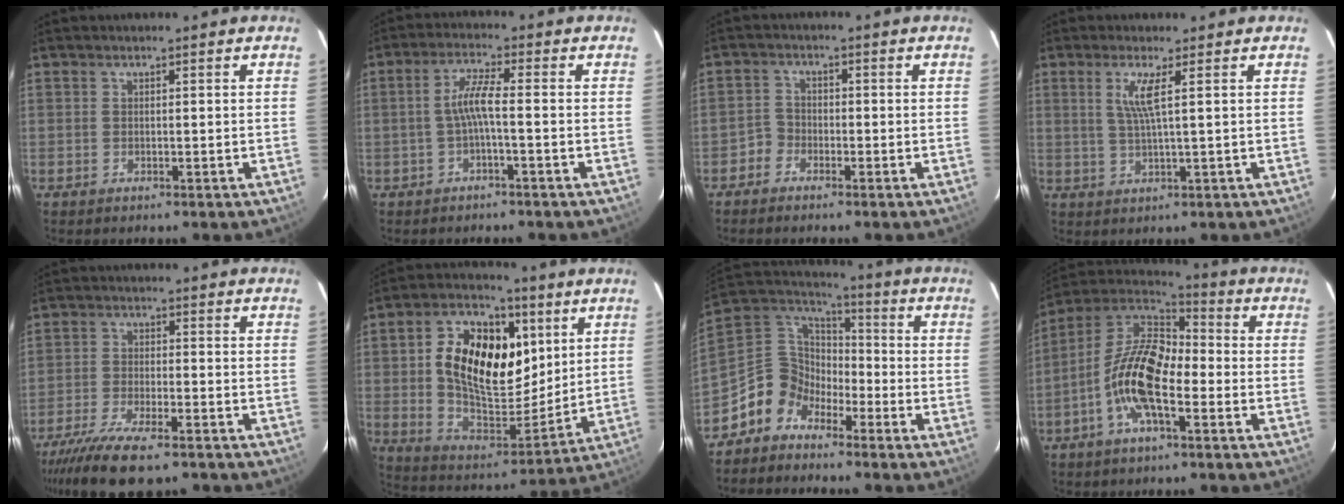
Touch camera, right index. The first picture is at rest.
{"total": 4.2, "force": [-1.1, 0.0, 4.0], "torque": [-0.086, 0.006, -0.021]}
{"total": 2.5, "force": [-1.8, 1.8, -0.2], "torque": [0.004, 0.010, -0.037]}
{"total": 4.2, "force": [1.6, -0.5, 3.9], "torque": [-0.076, -0.006, 0.031]}
{"total": 12.4, "force": [-9.7, 3.0, 7.1], "torque": [-0.165, -0.036, -0.174]}
{"total": 19.6, "force": [4.8, 11.4, 15.2], "torque": [-0.284, 0.013, 0.087]}
{"total": 10.0, "force": [-6.6, 7.2, 2.1], "torque": [-0.063, 0.043, -0.146]}
{"total": 13.6, "force": [-4.7, 5.5, 11.5], "torque": [-0.231, 0.004, -0.100]}